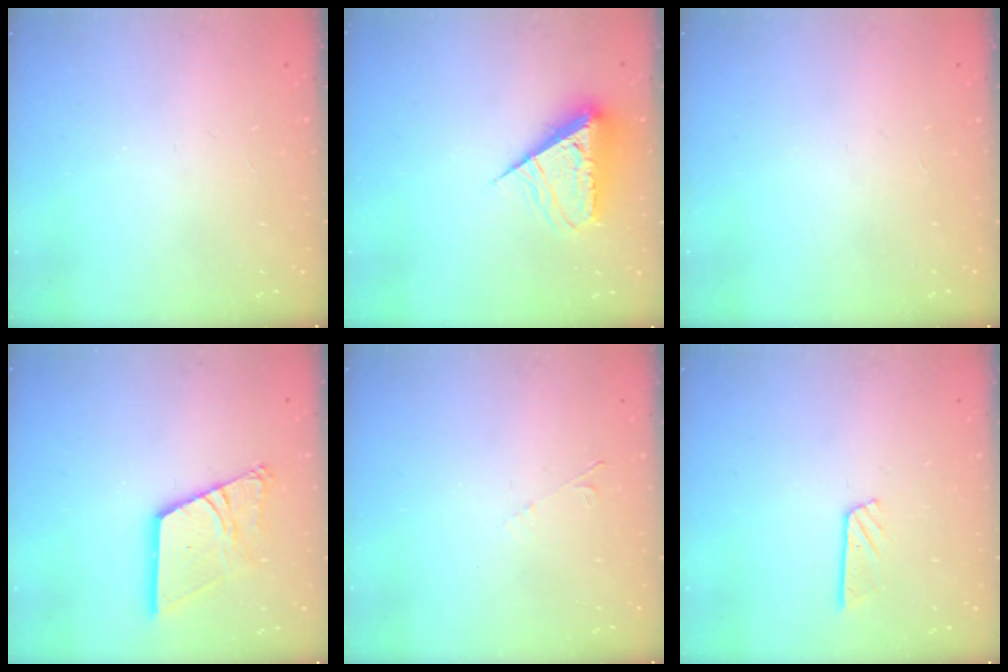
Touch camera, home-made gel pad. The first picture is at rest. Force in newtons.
{"total": 8.5, "press": 8.4, "slide": 1.2}
{"total": 0.0}
{"total": 17.1, "press": 17.0, "slide": 1.9}
{"total": 2.9, "press": 2.8, "slide": 0.4}
{"total": 4.3, "press": 4.3, "slide": 0.2}